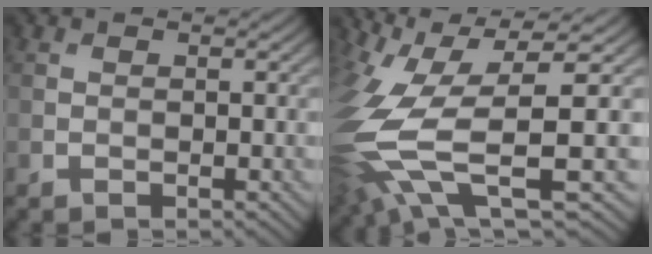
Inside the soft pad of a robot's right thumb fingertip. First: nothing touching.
{"total": 16.3, "force": [-2.6, 5.8, 15.0], "torque": [-0.361, -0.028, -0.022]}